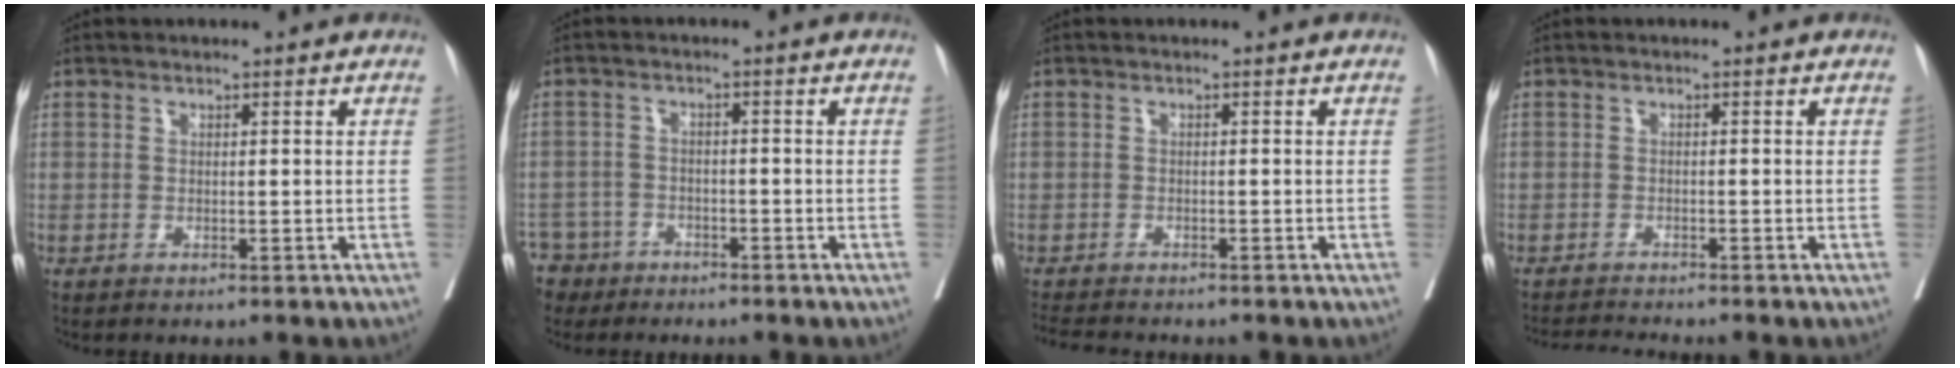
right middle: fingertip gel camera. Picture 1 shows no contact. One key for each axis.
{"total": 6.2, "fx": -4.8, "fy": 3.9, "fz": -0.1, "tx": -0.007, "ty": -0.003, "tz": -0.086}
{"total": 4.9, "fx": -4.5, "fy": 0.5, "fz": 1.7, "tx": -0.024, "ty": -0.012, "tz": -0.075}
{"total": 3.4, "fx": -3.2, "fy": -1.0, "fz": 0.5, "tx": -0.004, "ty": -0.017, "tz": -0.054}